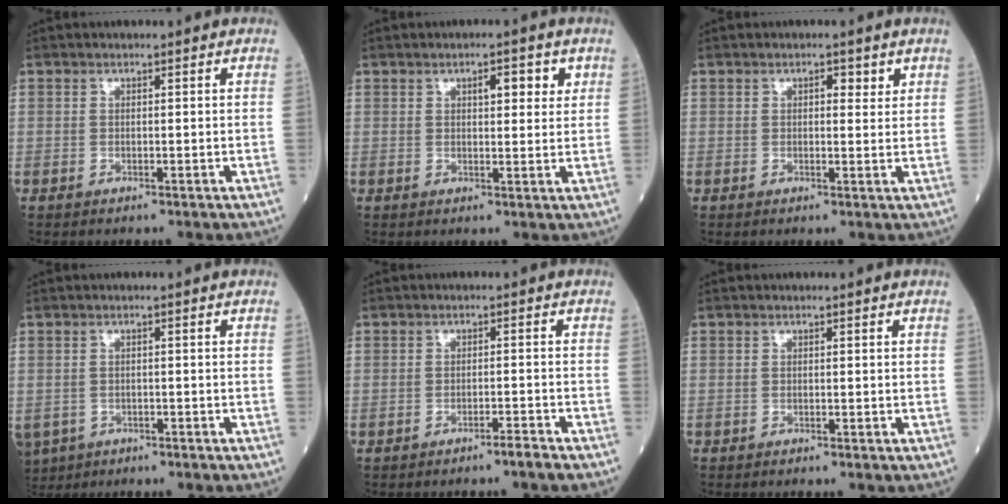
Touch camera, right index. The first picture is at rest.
{"total": 3.7, "force": [1.7, 1.3, 3.0], "torque": [-0.040, 0.003, 0.023]}
{"total": 1.9, "force": [1.0, 0.9, 1.3], "torque": [-0.012, 0.000, 0.011]}
{"total": 6.0, "force": [-4.0, 4.3, 1.4], "torque": [-0.036, -0.001, -0.062]}
{"total": 2.5, "force": [-2.2, -0.5, 1.1], "torque": [-0.017, 0.002, -0.032]}
{"total": 0.9, "force": [-0.8, 0.0, 0.3], "torque": [-0.001, 0.000, -0.012]}